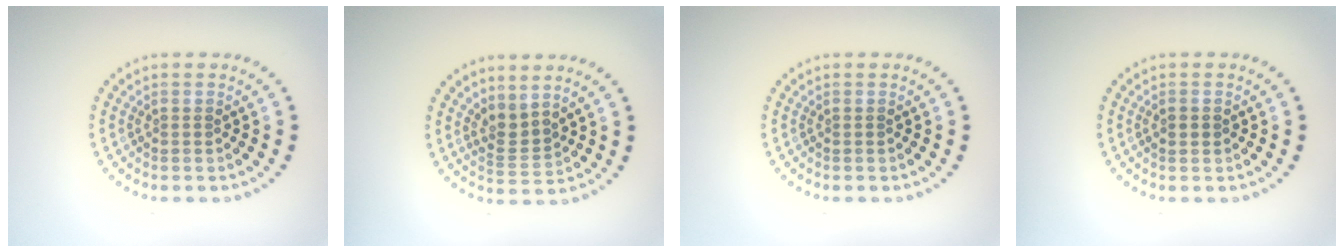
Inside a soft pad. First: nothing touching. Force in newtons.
{"total": 2.3, "press": 1.5, "slide": 1.7}
{"total": 0.0}
{"total": 1.2, "press": 1.1, "slide": 0.1}